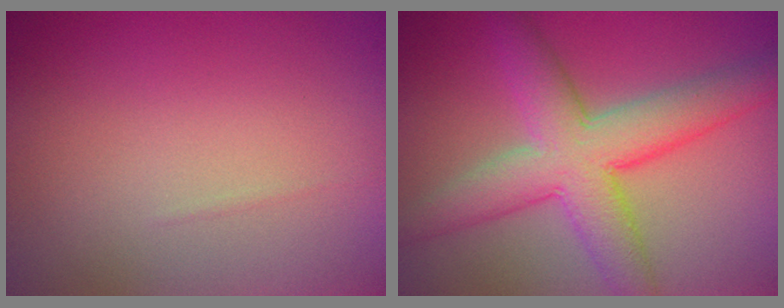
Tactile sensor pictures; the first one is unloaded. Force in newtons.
{"total": 7.4, "press": 7.3, "slide": 0.1}